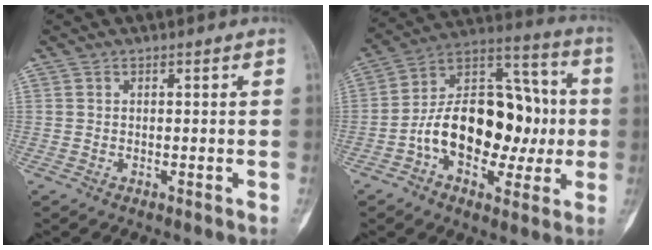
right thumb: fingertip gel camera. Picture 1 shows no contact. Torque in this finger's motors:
{"motor_torque": [1.83, 2.42, 1.56, -0.89, 0.36]}